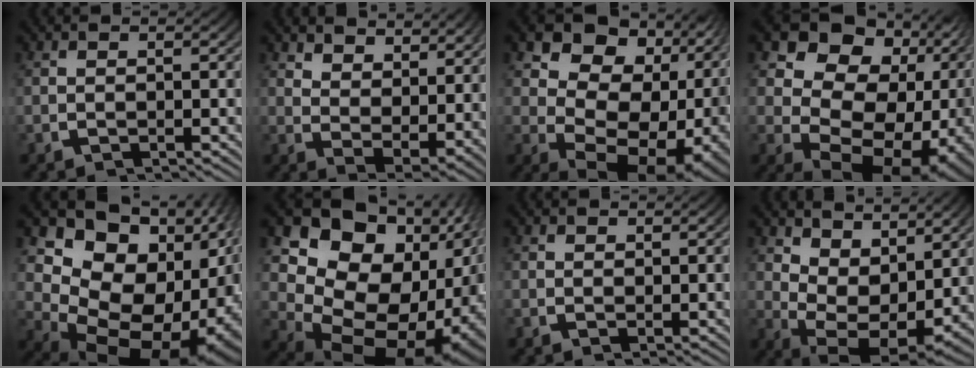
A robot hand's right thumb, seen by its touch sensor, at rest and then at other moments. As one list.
[{"total": 5.3, "force": [1.5, 3.2, 4.0], "torque": [-0.069, -0.031, 0.041]}, {"total": 17.5, "force": [-1.6, 11.8, 12.8], "torque": [-0.211, -0.050, -0.007]}, {"total": 19.3, "force": [-0.5, 13.6, 13.7], "torque": [-0.243, -0.047, 0.009]}, {"total": 17.1, "force": [-1.6, 11.6, 12.5], "torque": [-0.222, -0.056, 0.000]}, {"total": 19.3, "force": [-1.2, 13.5, 13.8], "torque": [-0.251, -0.057, 0.004]}, {"total": 1.1, "force": [0.9, 0.5, 0.4], "torque": [0.002, -0.004, 0.018]}, {"total": 8.4, "force": [0.0, 5.3, 6.5], "torque": [-0.131, -0.055, 0.018]}]